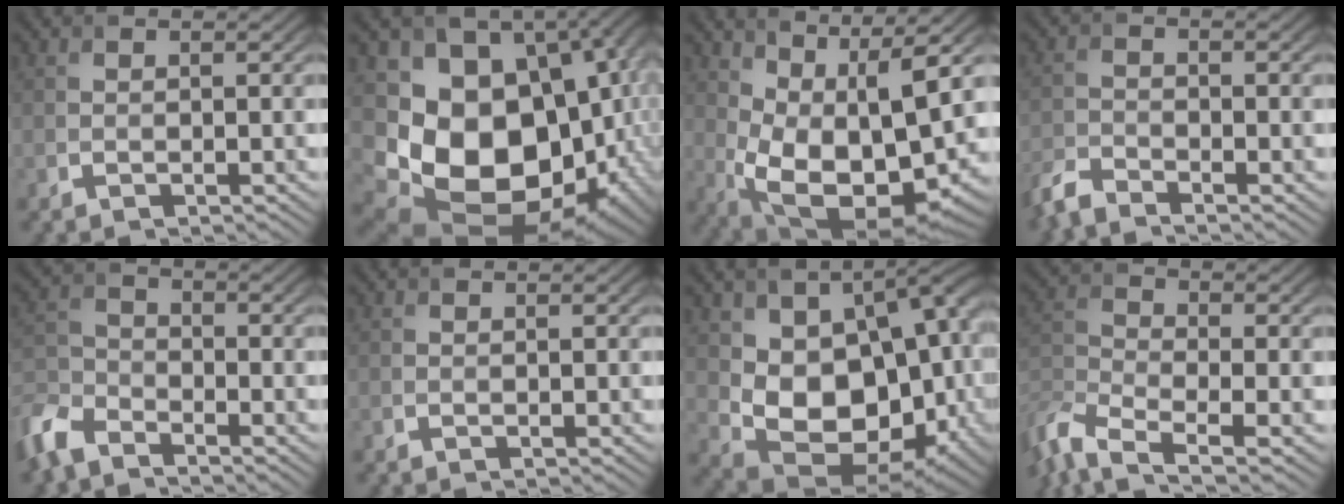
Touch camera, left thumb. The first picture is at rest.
{"total": 19.4, "force": [-3.1, 14.7, 12.3], "torque": [-0.226, -0.050, -0.018]}
{"total": 14.2, "force": [2.3, 6.3, 12.5], "torque": [-0.233, -0.011, 0.062]}
{"total": 3.9, "force": [-3.5, 0.7, 1.5], "torque": [-0.041, -0.009, -0.084]}
{"total": 6.7, "force": [-5.4, 2.7, 3.0], "torque": [-0.077, -0.009, -0.132]}
{"total": 0.0}
{"total": 15.5, "force": [0.0, 10.4, 11.5], "torque": [-0.175, -0.034, 0.014]}
{"total": 7.8, "force": [-5.3, 2.6, 5.1], "torque": [-0.126, -0.019, -0.117]}